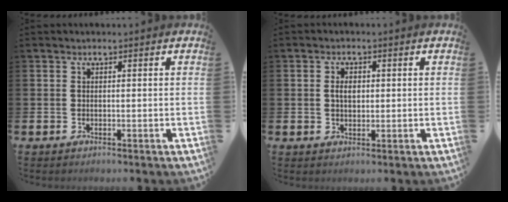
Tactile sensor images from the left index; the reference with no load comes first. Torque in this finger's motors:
{"motor_torque": [0.54, 0.01, 0.06, 0.03]}